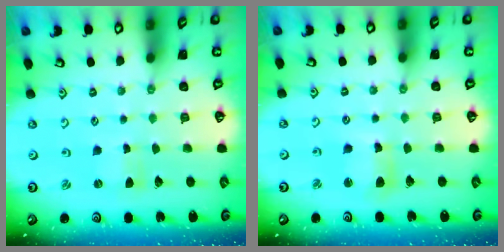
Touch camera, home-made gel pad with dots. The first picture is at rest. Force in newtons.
{"total": 7.4, "press": 7.3, "slide": 1.2}